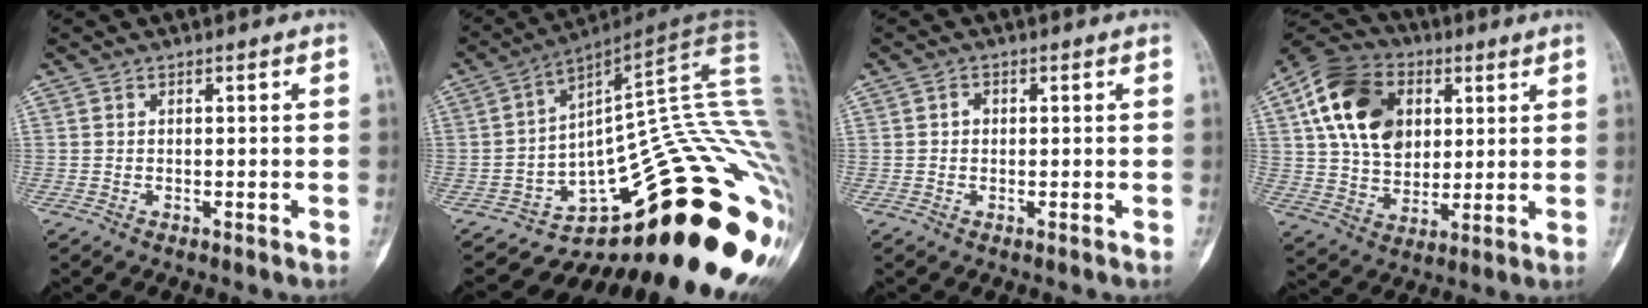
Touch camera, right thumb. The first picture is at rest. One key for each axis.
{"total": 33.8, "fx": -8.4, "fy": 10.8, "fz": 30.9, "tx": -0.292, "ty": 0.084, "tz": -0.104}
{"total": 1.2, "fx": 0.0, "fy": 1.0, "fz": 0.6, "tx": -0.006, "ty": 0.004, "tz": 0.000}
{"total": 17.7, "fx": 5.5, "fy": 12.5, "fz": 11.2, "tx": -0.182, "ty": -0.005, "tz": 0.096}